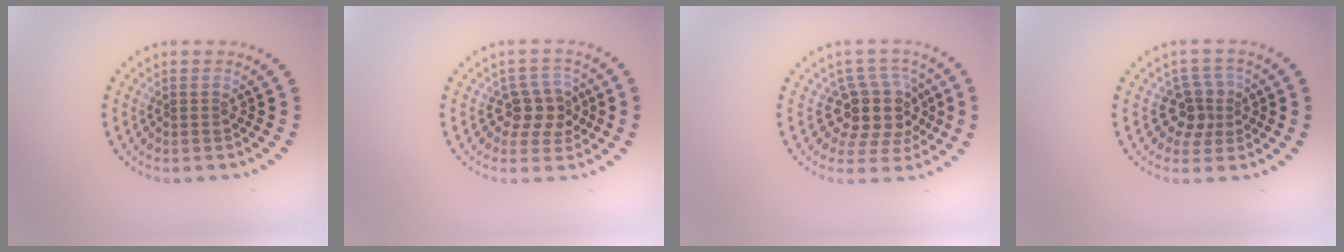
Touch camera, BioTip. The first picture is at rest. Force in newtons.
{"total": 3.0, "press": 2.8, "slide": 1.2}
{"total": 4.5, "press": 3.7, "slide": 2.6}
{"total": 2.9, "press": 2.4, "slide": 1.6}